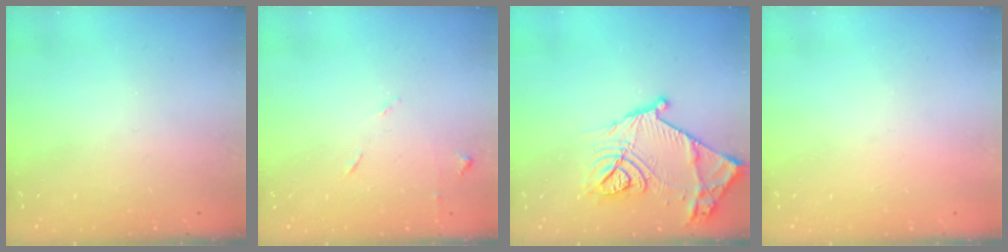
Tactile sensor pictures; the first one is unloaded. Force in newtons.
{"total": 5.3, "press": 5.2, "slide": 0.7}
{"total": 19.0, "press": 19.0, "slide": 0.7}
{"total": 1.5, "press": 1.5, "slide": 0.1}